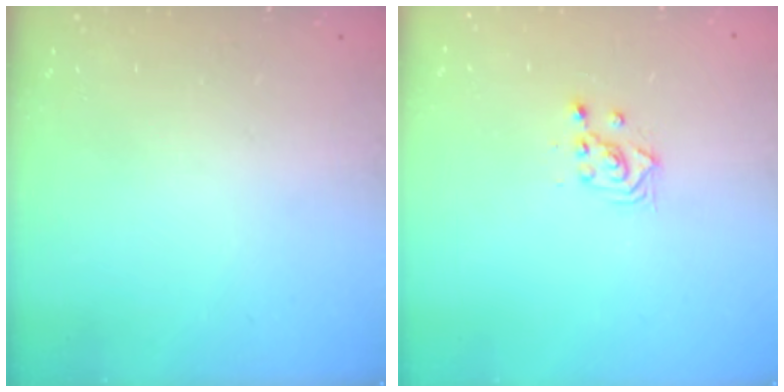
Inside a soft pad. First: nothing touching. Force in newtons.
{"total": 2.3, "press": 2.3, "slide": 0.2}